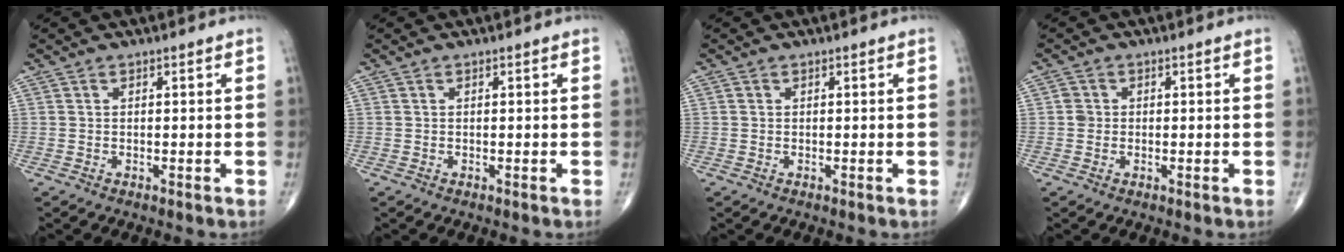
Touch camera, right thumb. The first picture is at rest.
{"total": 0.0}
{"total": 0.0}
{"total": 1.6, "force": [0.0, 1.5, 0.5], "torque": [-0.002, 0.004, -0.001]}